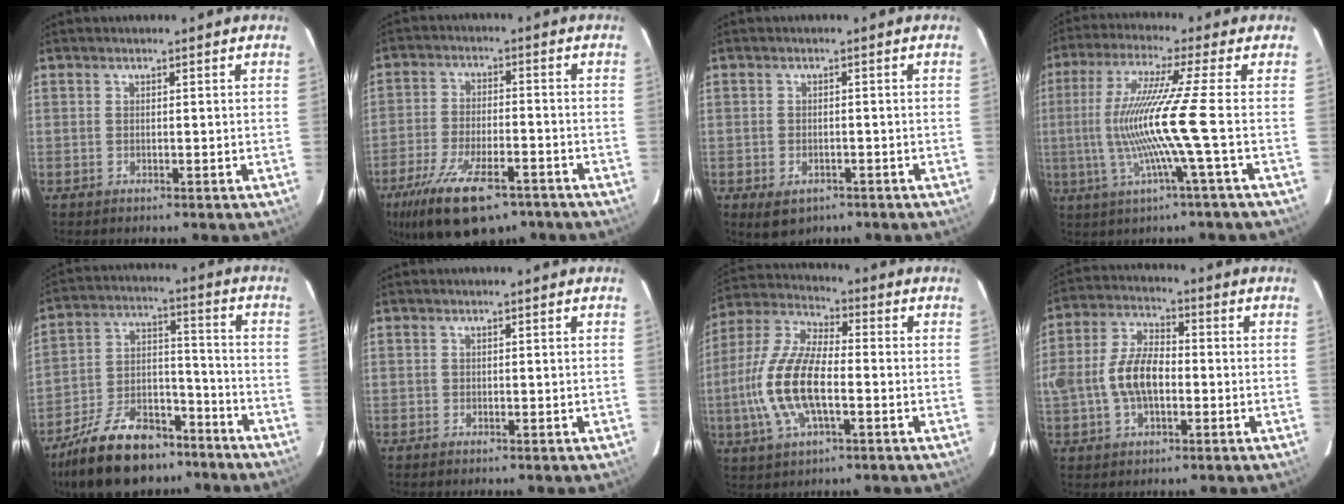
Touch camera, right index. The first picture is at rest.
{"total": 17.7, "force": [-11.6, 7.0, 11.4], "torque": [-0.237, -0.035, -0.192]}
{"total": 4.8, "force": [-2.5, 3.3, 2.4], "torque": [-0.051, -0.012, -0.029]}
{"total": 12.3, "force": [-2.2, -2.7, 11.8], "torque": [-0.221, -0.012, -0.033]}
{"total": 20.1, "force": [-14.9, 9.5, 9.6], "torque": [-0.201, 0.018, -0.230]}
{"total": 0.0}
{"total": 14.9, "force": [-3.1, 5.9, 13.3], "torque": [-0.287, 0.000, -0.063]}
{"total": 10.6, "force": [-1.6, 6.0, 8.6], "torque": [-0.176, 0.014, -0.030]}